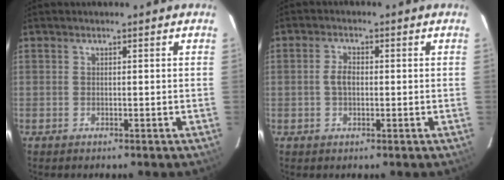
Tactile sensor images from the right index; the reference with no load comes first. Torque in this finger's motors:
{"motor_torque": [0.22, 0.07, 0.06, 0.04]}